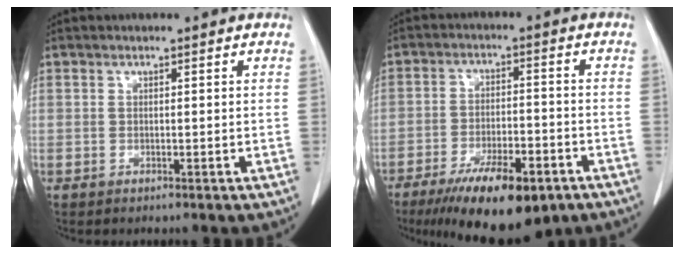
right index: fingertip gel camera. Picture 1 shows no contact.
{"total": 14.6, "force": [-9.5, 4.3, 10.2], "torque": [-0.158, -0.017, -0.147]}